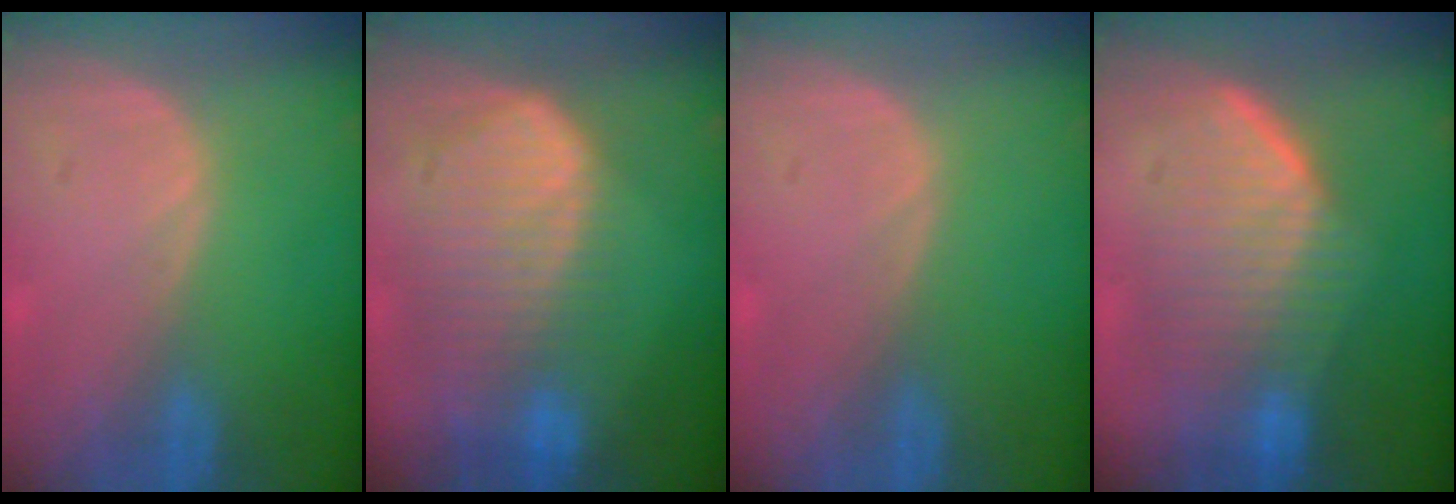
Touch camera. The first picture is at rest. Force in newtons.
{"total": 10.3, "press": 8.9, "slide": 5.3}
{"total": 0.0}
{"total": 8.9, "press": 8.7, "slide": 2.0}